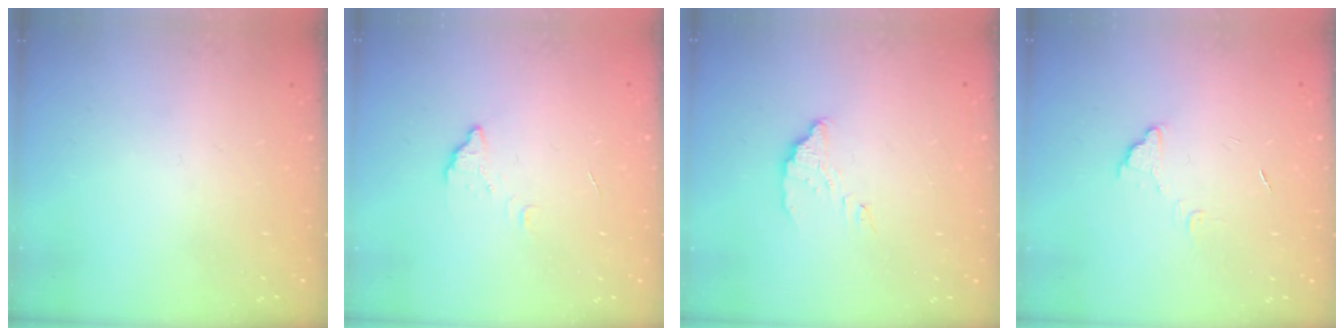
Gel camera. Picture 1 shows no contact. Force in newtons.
{"total": 2.7, "press": 2.7, "slide": 0.2}
{"total": 3.1, "press": 3.1, "slide": 0.1}
{"total": 4.3, "press": 4.3, "slide": 0.2}